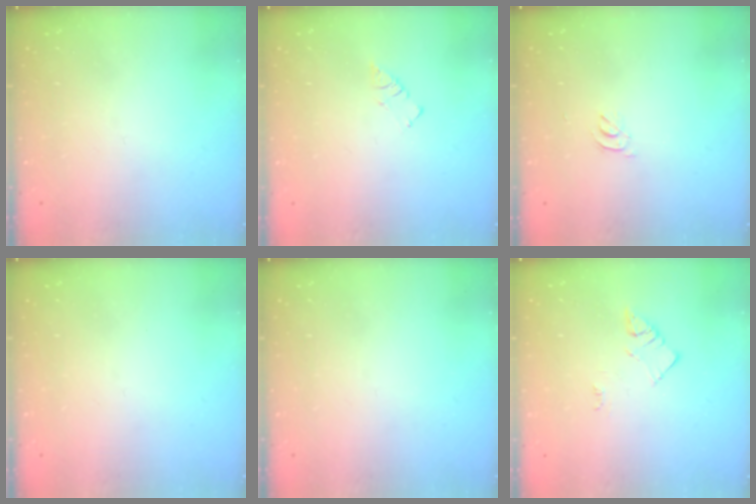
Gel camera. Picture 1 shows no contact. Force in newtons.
{"total": 2.9, "press": 2.9, "slide": 0.4}
{"total": 2.9, "press": 2.9, "slide": 0.5}
{"total": 0.0}
{"total": 0.0}
{"total": 2.7, "press": 2.6, "slide": 0.4}